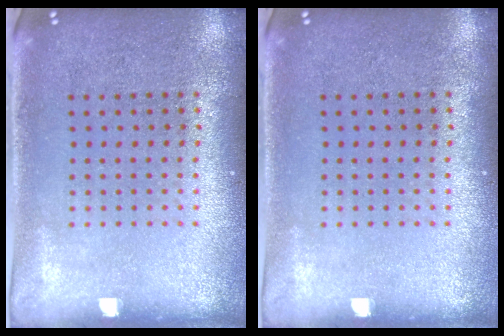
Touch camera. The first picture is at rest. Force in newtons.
{"total": 0.0}